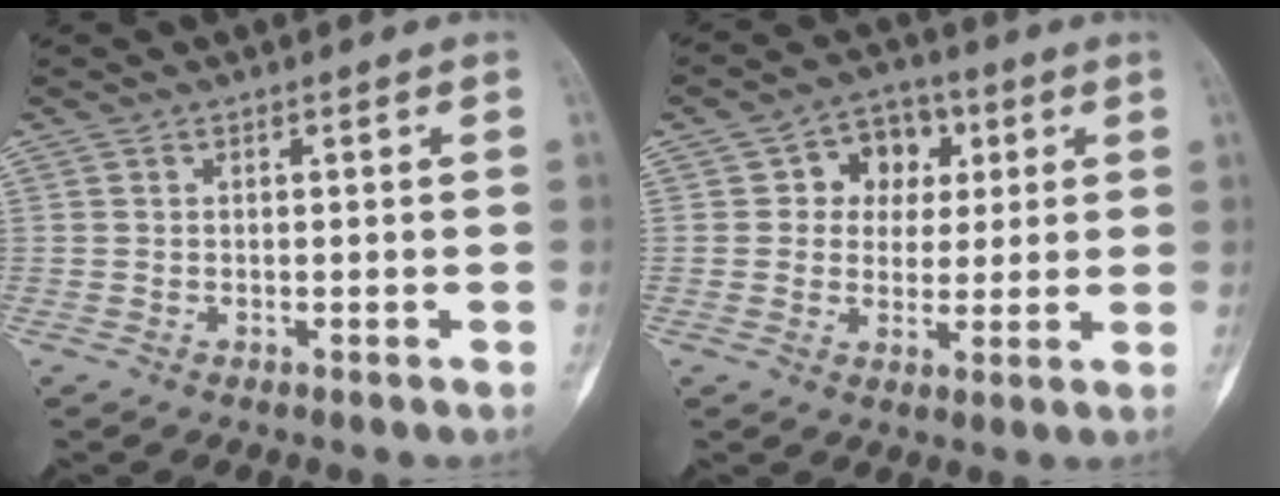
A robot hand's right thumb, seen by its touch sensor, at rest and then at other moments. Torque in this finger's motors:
{"motor_torque": [-1.00, 0.91, -0.11, 0.04, 0.09]}